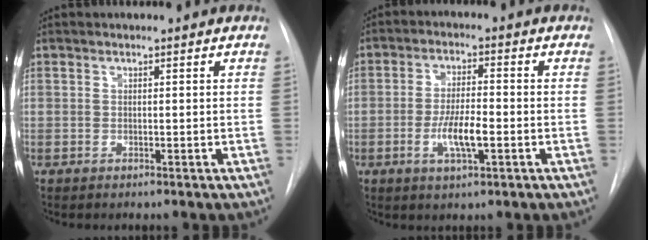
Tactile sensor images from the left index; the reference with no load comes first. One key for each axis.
{"total": 6.4, "fx": -2.0, "fy": 1.4, "fz": 5.9, "tx": -0.115, "ty": -0.003, "tz": -0.034}